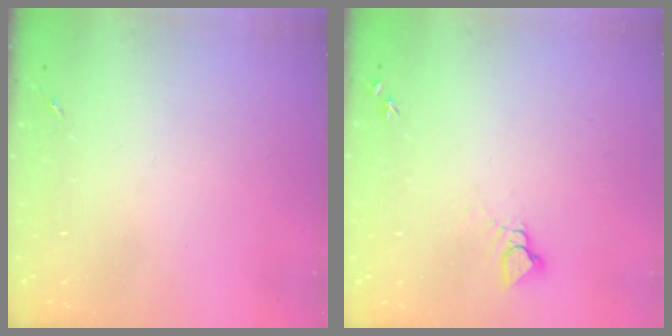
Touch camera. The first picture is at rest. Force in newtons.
{"total": 3.9, "press": 3.9, "slide": 0.2}